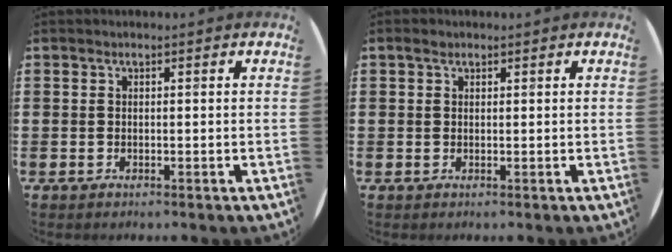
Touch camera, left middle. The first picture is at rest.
{"total": 0.8, "force": [0.5, 0.5, 0.2], "torque": [0.003, 0.001, 0.008]}